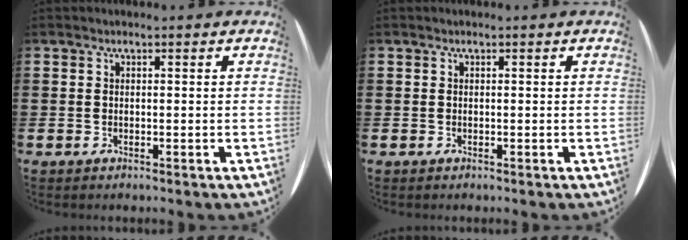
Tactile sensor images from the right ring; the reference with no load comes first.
{"total": 0.0}